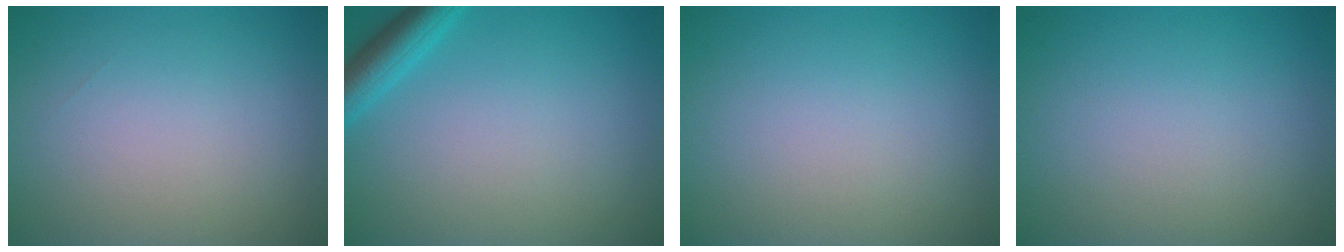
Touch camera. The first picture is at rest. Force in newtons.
{"total": 2.9, "press": 2.9, "slide": 0.2}
{"total": 0.0}
{"total": 0.0}